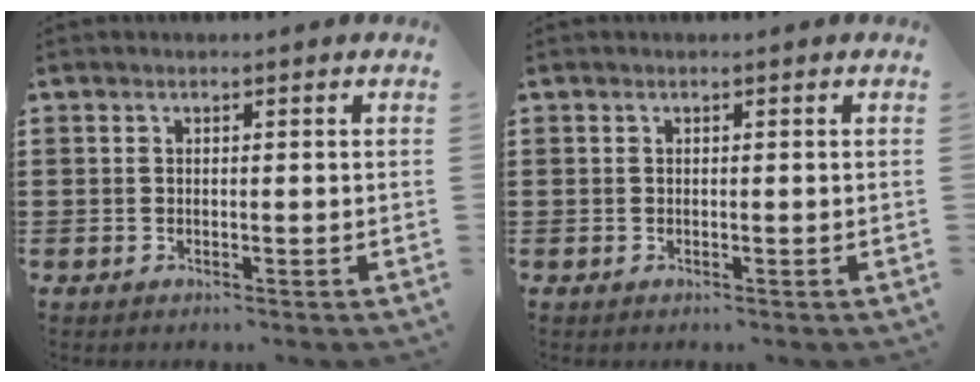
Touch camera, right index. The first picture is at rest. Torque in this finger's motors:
{"motor_torque": [1.59, 0.54, 0.01, 0.01]}